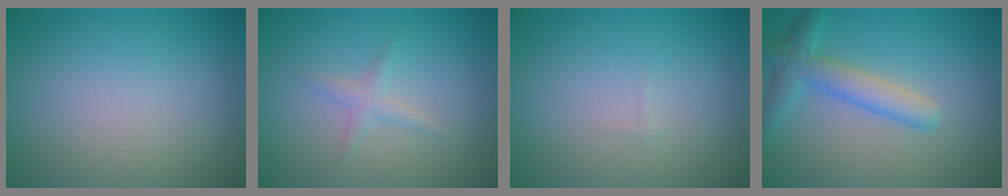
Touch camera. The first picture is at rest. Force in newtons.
{"total": 1.2, "press": 1.2, "slide": 0.0}
{"total": 0.0}
{"total": 3.7, "press": 3.7, "slide": 0.1}